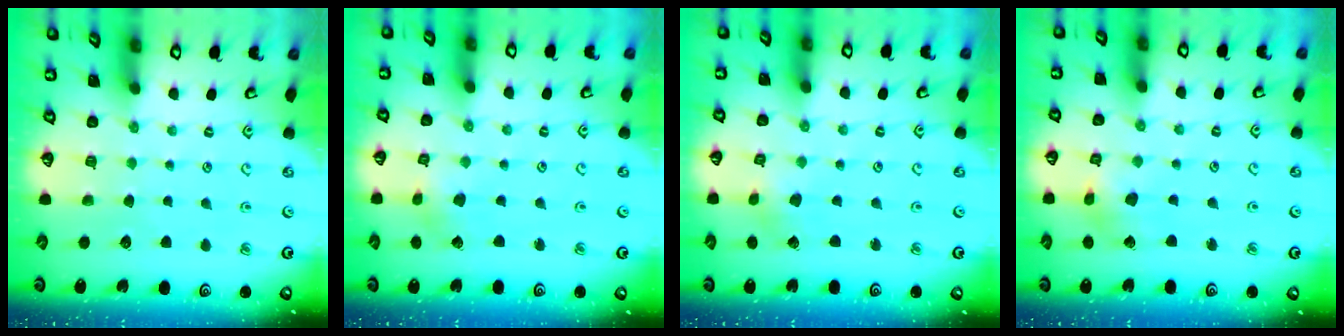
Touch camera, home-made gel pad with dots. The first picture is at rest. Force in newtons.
{"total": 2.4, "press": 2.4, "slide": 0.2}
{"total": 2.0, "press": 2.0, "slide": 0.1}
{"total": 5.8, "press": 5.8, "slide": 0.6}